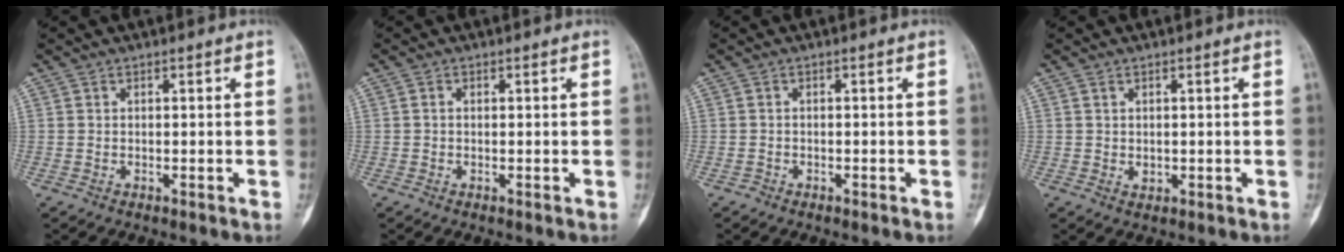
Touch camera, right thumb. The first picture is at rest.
{"total": 0.5, "force": [0.0, 0.4, 0.3], "torque": [-0.007, 0.000, -0.001]}
{"total": 0.6, "force": [-0.4, 0.4, -0.1], "torque": [0.000, 0.002, -0.011]}
{"total": 1.4, "force": [0.2, 1.1, 0.9], "torque": [-0.014, -0.003, 0.009]}